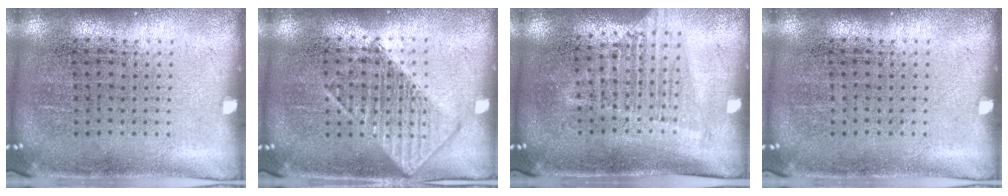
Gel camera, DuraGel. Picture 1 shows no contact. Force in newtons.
{"total": 1.2, "press": 1.2, "slide": 0.2}
{"total": 1.5, "press": 1.4, "slide": 0.5}
{"total": 0.0}